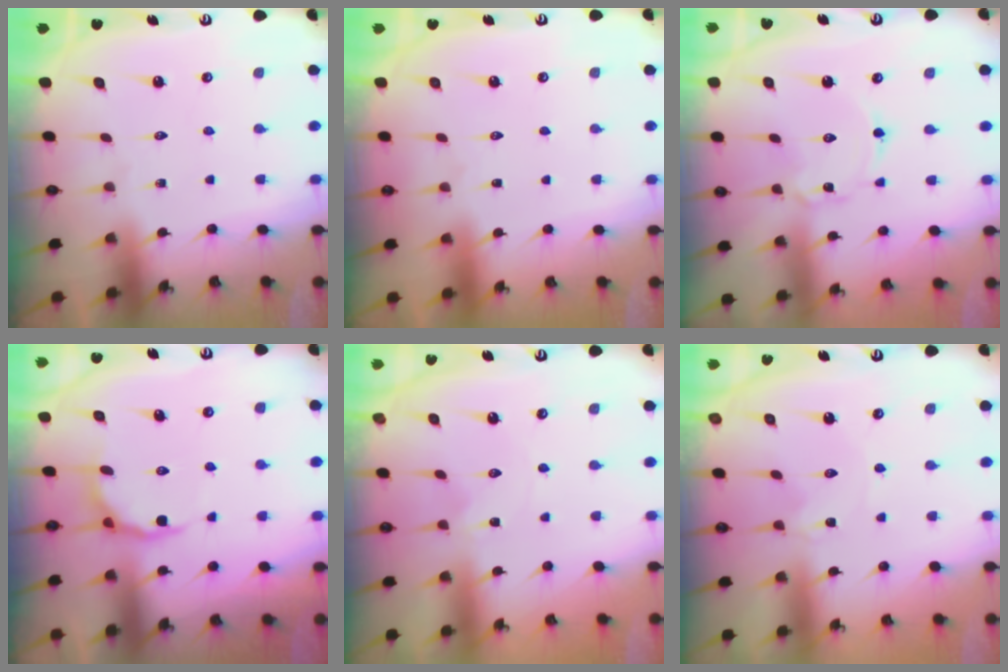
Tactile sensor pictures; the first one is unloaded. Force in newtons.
{"total": 1.6, "press": 1.6, "slide": 0.1}
{"total": 1.8, "press": 1.8, "slide": 0.1}
{"total": 5.8, "press": 5.2, "slide": 2.4}
{"total": 0.9, "press": 0.9, "slide": 0.1}
{"total": 0.0}